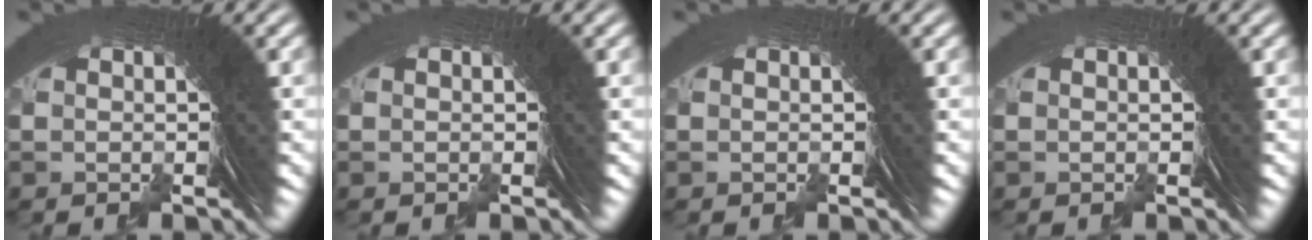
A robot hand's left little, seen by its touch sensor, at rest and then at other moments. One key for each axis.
{"total": 0.0}
{"total": 0.0}
{"total": 0.0}